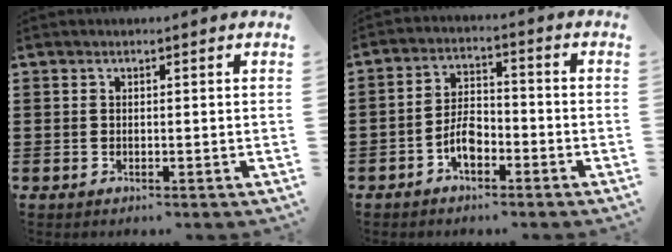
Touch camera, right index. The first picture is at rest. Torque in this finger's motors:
{"motor_torque": [2.14, 0.00, 0.26, 0.08]}